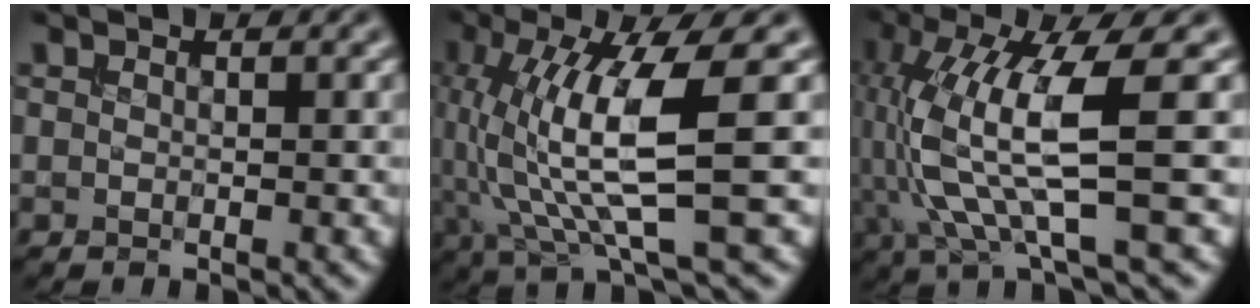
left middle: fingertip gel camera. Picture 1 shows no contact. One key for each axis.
{"total": 9.6, "fx": 0.3, "fy": 2.4, "fz": 9.2, "tx": -0.172, "ty": -0.007, "tz": 0.007}
{"total": 9.6, "fx": -0.5, "fy": 2.3, "fz": 9.3, "tx": -0.198, "ty": -0.008, "tz": -0.004}